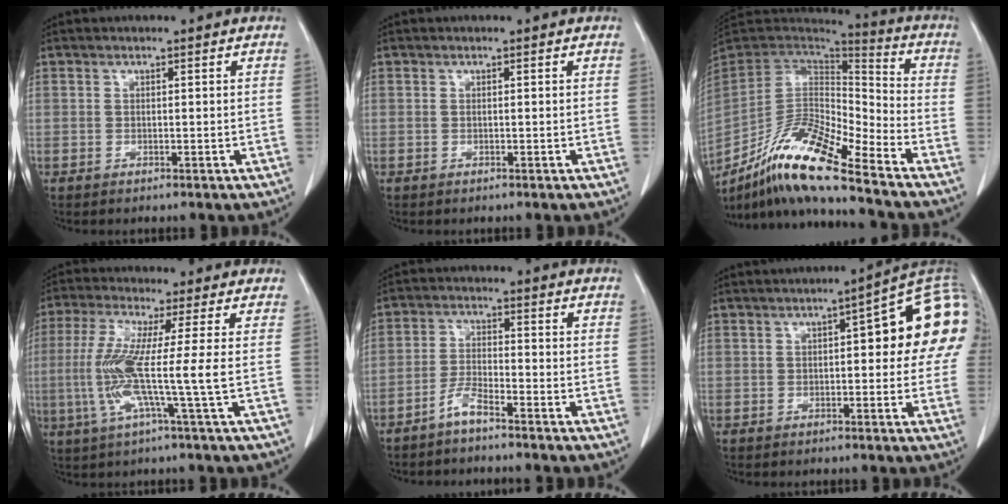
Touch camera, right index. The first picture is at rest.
{"total": 0.0}
{"total": 16.9, "force": [-12.5, 2.2, 11.2], "torque": [-0.207, 0.002, -0.230]}
{"total": 9.6, "force": [-0.8, -1.5, 9.4], "torque": [-0.200, -0.014, -0.020]}
{"total": 3.5, "force": [-3.0, 0.2, 1.9], "torque": [-0.043, -0.001, -0.064]}
{"total": 13.1, "force": [2.1, 3.2, 12.5], "torque": [-0.153, 0.042, 0.019]}